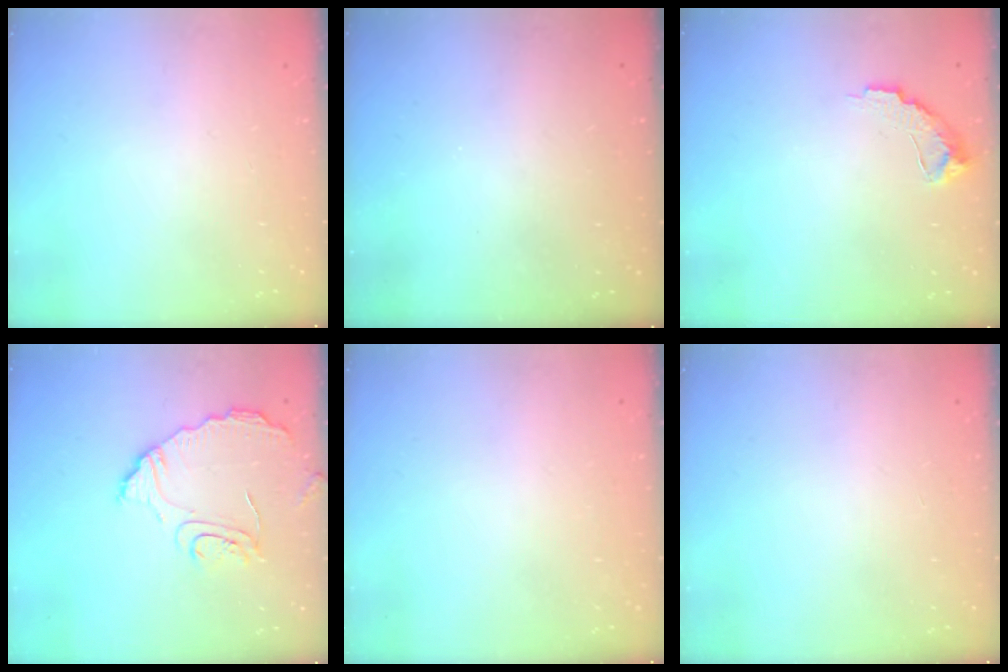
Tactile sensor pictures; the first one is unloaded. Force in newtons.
{"total": 3.1, "press": 3.1, "slide": 0.1}
{"total": 7.7, "press": 7.7, "slide": 0.4}
{"total": 10.6, "press": 10.6, "slide": 0.7}
{"total": 0.0}
{"total": 0.0}